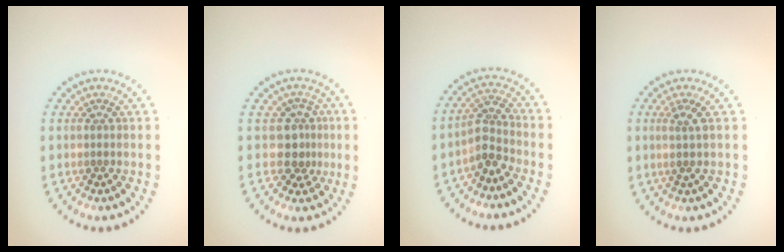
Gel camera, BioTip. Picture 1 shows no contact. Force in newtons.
{"total": 2.6, "press": 1.9, "slide": 1.7}
{"total": 2.8, "press": 2.1, "slide": 1.9}
{"total": 1.4, "press": 1.1, "slide": 0.9}